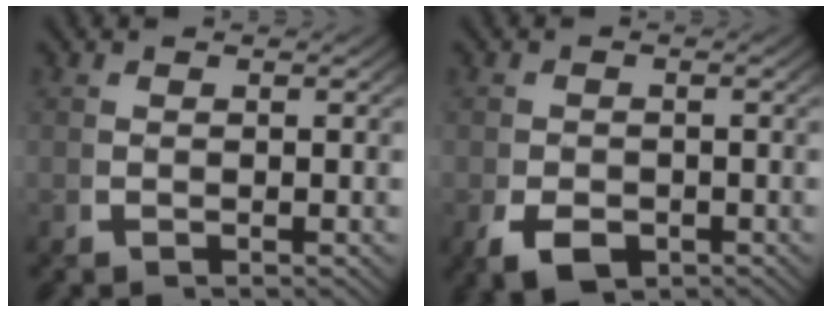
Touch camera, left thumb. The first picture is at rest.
{"total": 2.9, "force": [-1.7, 1.8, 1.5], "torque": [-0.033, -0.012, -0.025]}